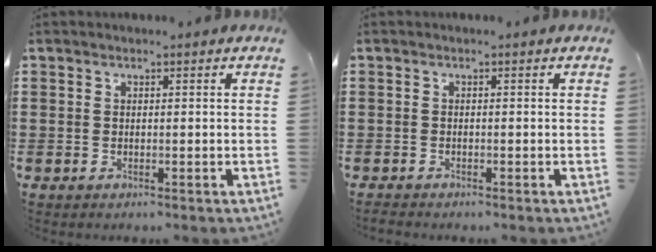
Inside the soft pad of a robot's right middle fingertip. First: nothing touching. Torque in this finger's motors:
{"motor_torque": [0.01, 0.00, -0.02, 0.01]}